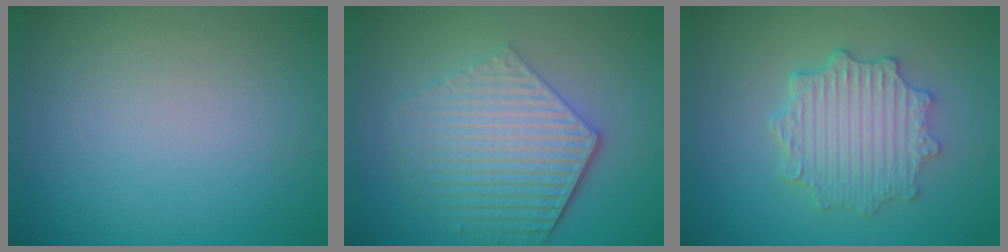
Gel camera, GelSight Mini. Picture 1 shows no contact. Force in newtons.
{"total": 6.2, "press": 4.5, "slide": 4.2}
{"total": 4.9, "press": 3.9, "slide": 2.9}